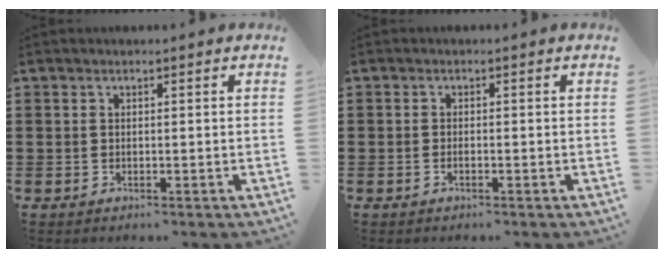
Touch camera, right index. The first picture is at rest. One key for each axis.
{"total": 0.7, "fx": -0.4, "fy": 0.1, "fz": 0.6, "tx": -0.013, "ty": -0.006, "tz": -0.006}